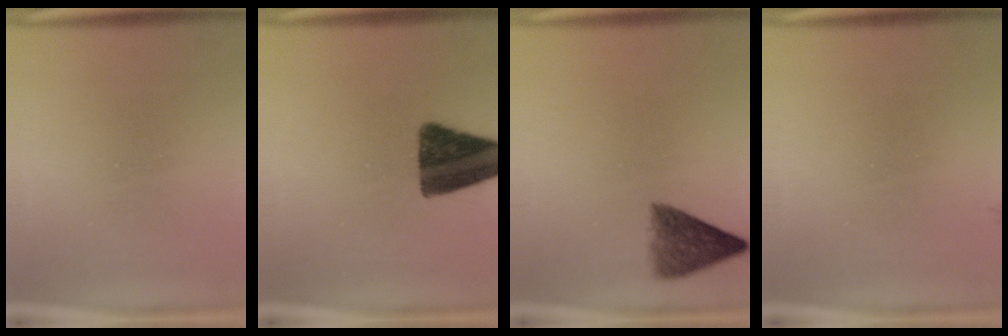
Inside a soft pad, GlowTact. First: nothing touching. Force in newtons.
{"total": 13.8}
{"total": 5.9}
{"total": 0.6}